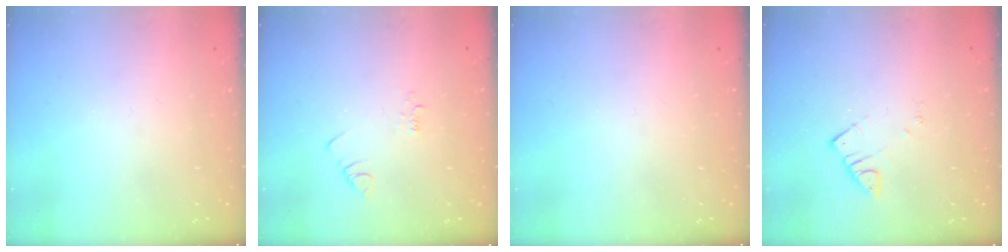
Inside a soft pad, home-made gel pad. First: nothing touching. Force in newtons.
{"total": 2.1, "press": 2.1, "slide": 0.4}
{"total": 0.0}
{"total": 2.8, "press": 2.7, "slide": 0.3}